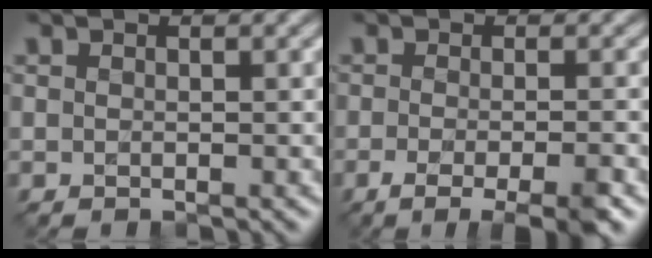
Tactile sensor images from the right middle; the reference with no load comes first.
{"total": 4.8, "force": [-2.4, 1.1, 4.0], "torque": [-0.061, -0.011, -0.039]}